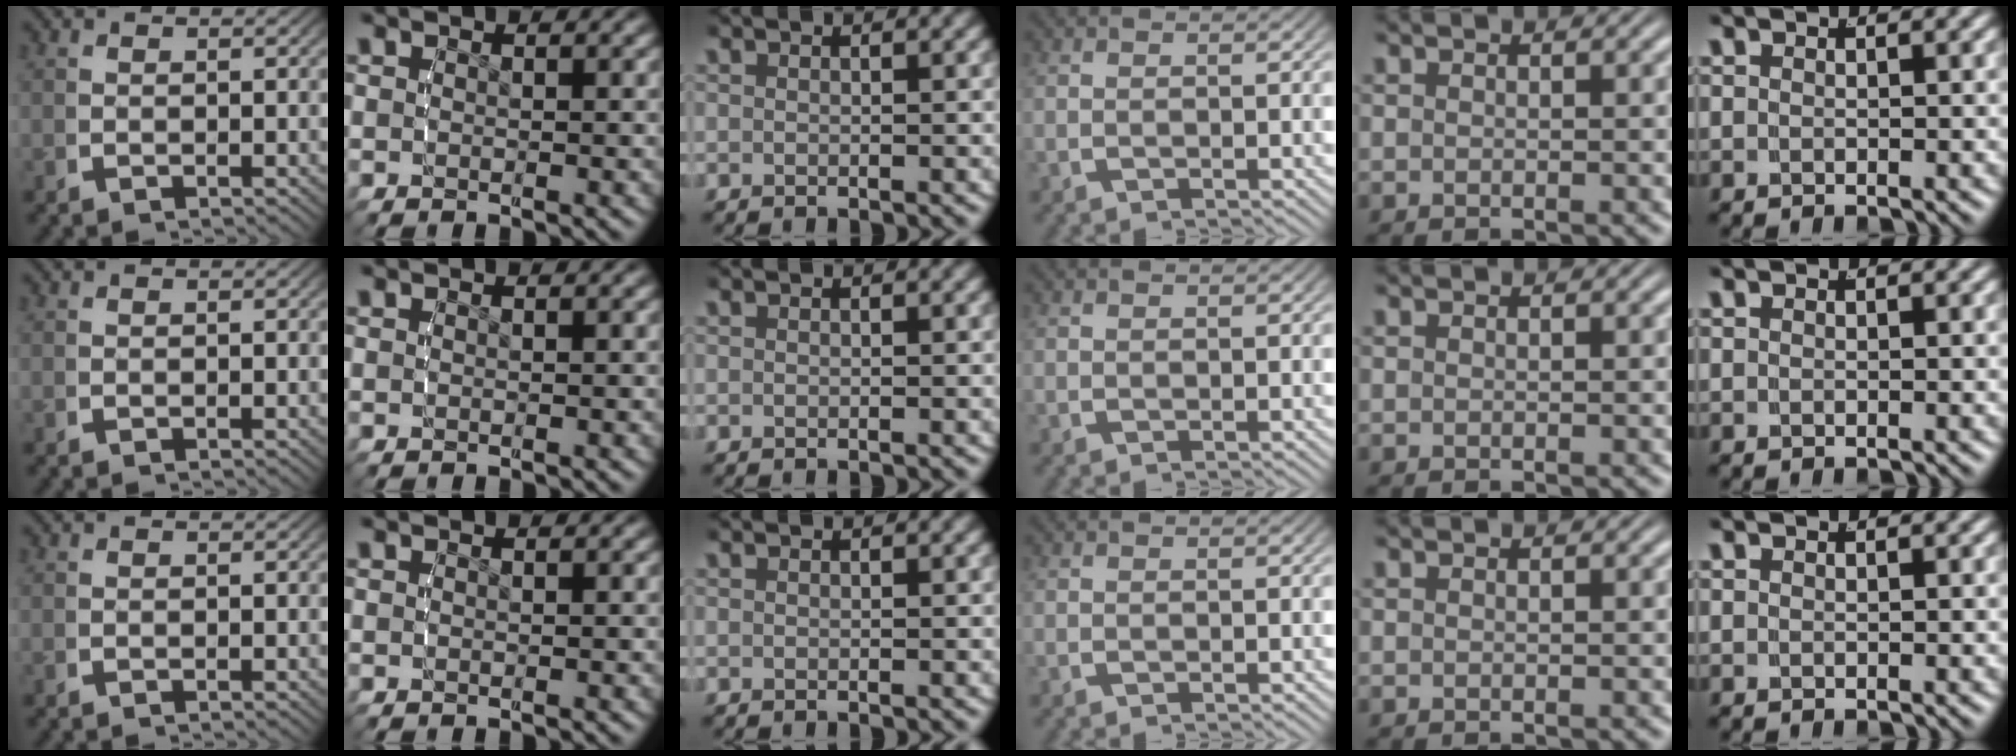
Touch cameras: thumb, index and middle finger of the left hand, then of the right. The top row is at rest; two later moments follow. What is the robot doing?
{"motion": "lift_and_place", "object": "condiment"}